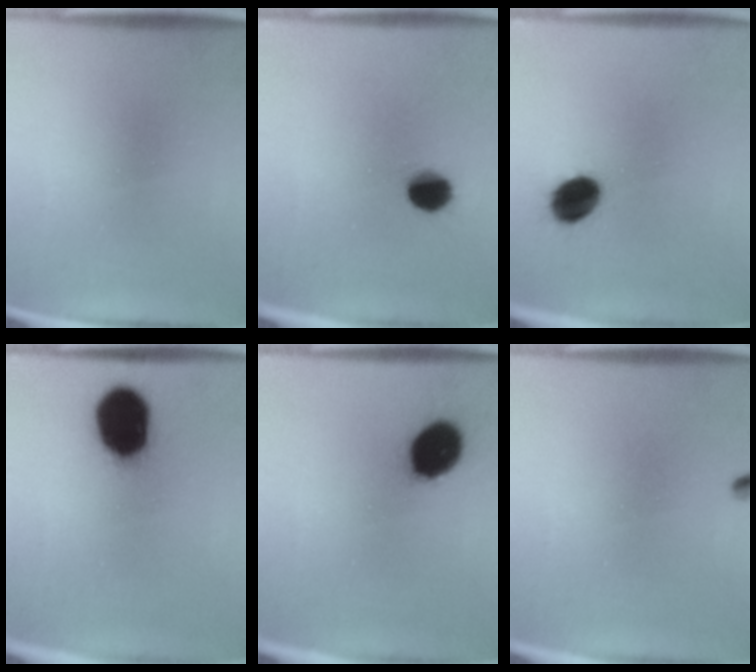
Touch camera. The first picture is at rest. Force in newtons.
{"total": 6.6}
{"total": 8.7}
{"total": 17.4}
{"total": 12.4}
{"total": 1.0}